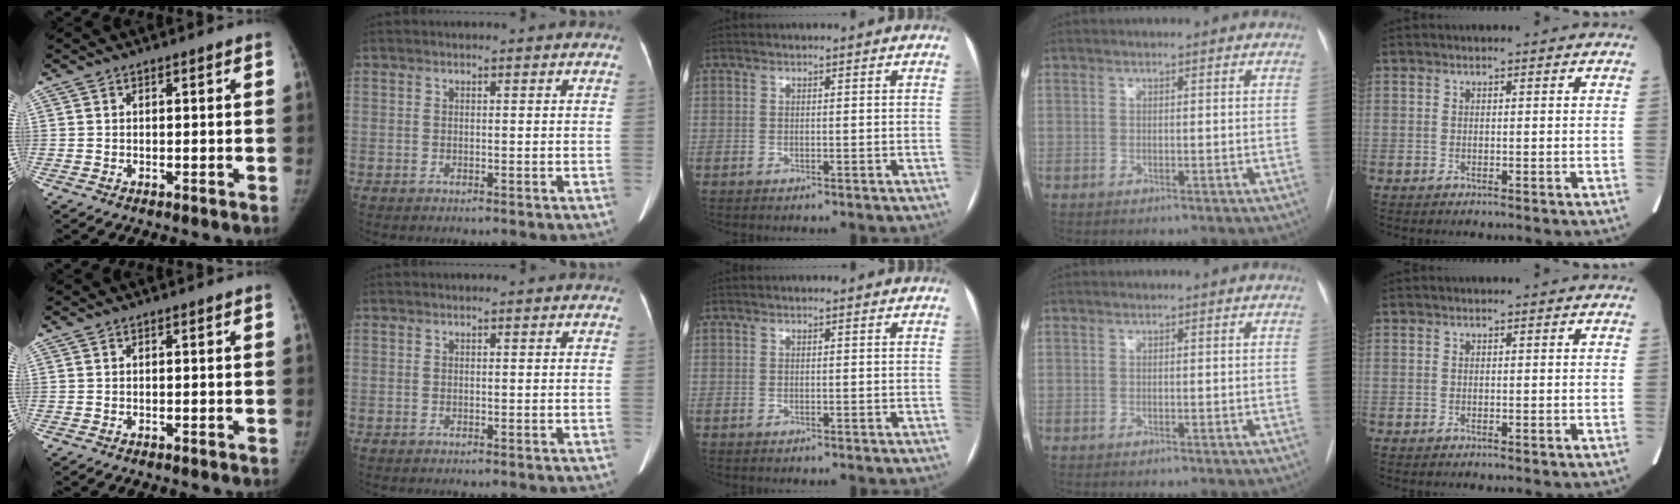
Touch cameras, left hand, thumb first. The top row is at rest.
{}